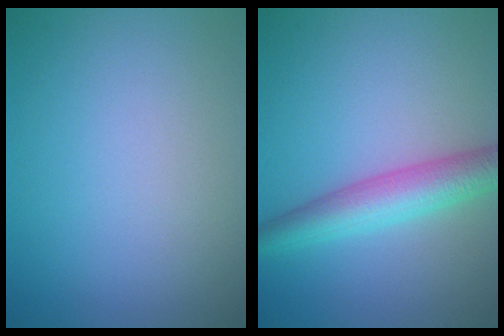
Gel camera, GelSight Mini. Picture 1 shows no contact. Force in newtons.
{"total": 4.8, "press": 4.8, "slide": 0.0}